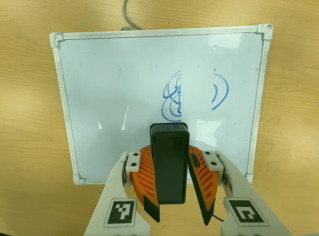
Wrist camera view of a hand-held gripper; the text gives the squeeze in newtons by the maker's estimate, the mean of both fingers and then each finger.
{"total": 9.4, "left": 9.2, "right": 9.6}